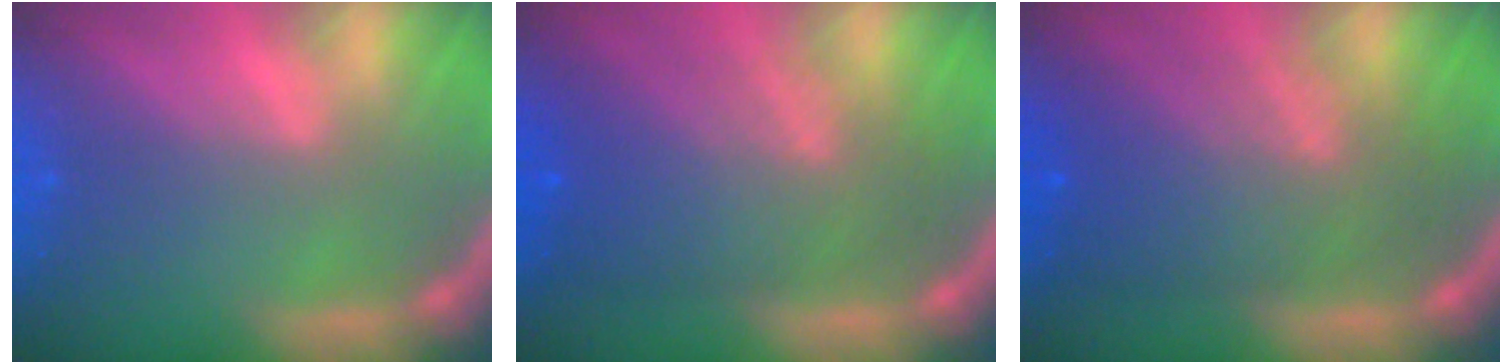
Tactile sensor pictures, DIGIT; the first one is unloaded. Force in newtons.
{"total": 8.1}
{"total": 8.1}